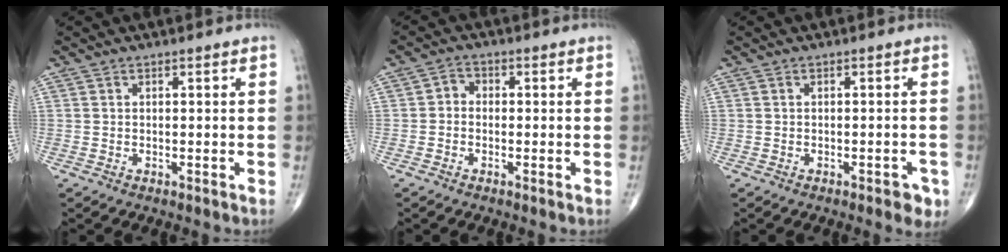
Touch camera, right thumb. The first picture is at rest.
{"total": 2.4, "force": [-0.4, 2.0, 1.2], "torque": [-0.006, 0.009, -0.019]}
{"total": 2.9, "force": [-1.6, 1.2, 2.1], "torque": [-0.016, 0.005, -0.017]}